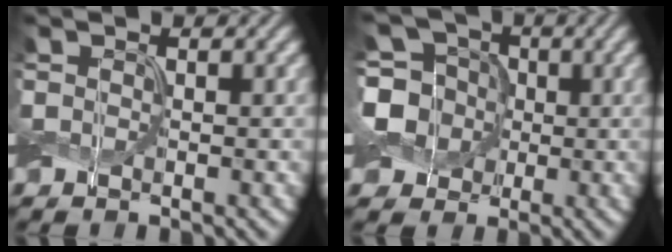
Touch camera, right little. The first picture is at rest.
{"total": 6.8, "force": [-0.3, 6.0, 3.1], "torque": [-0.071, 0.017, -0.038]}